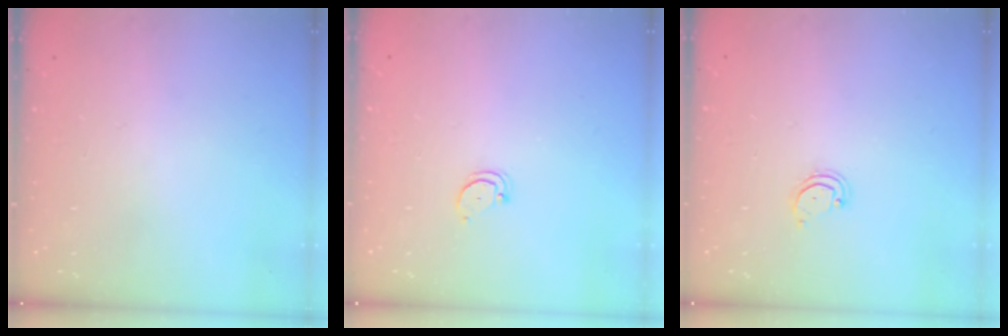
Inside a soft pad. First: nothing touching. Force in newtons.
{"total": 2.7, "press": 2.7, "slide": 0.2}
{"total": 2.5, "press": 2.5, "slide": 0.2}